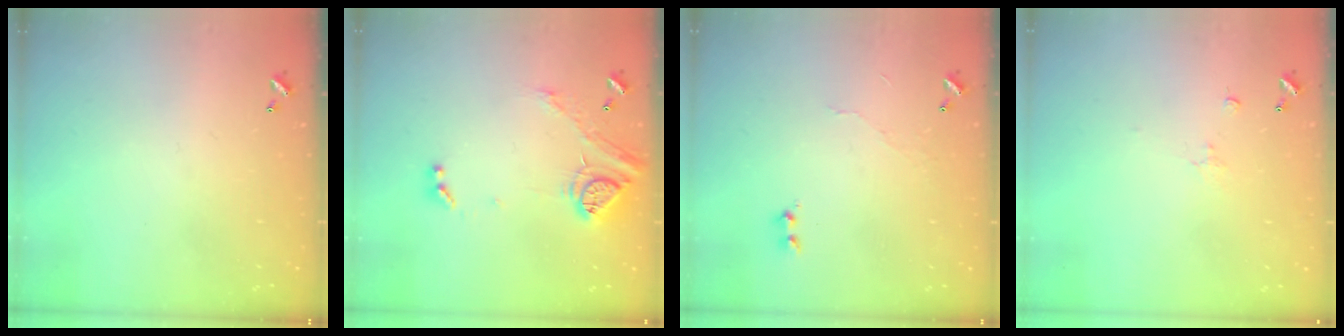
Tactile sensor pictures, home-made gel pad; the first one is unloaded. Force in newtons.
{"total": 15.6, "press": 15.6, "slide": 1.1}
{"total": 6.0, "press": 6.0, "slide": 0.6}
{"total": 1.1, "press": 0.9, "slide": 0.5}